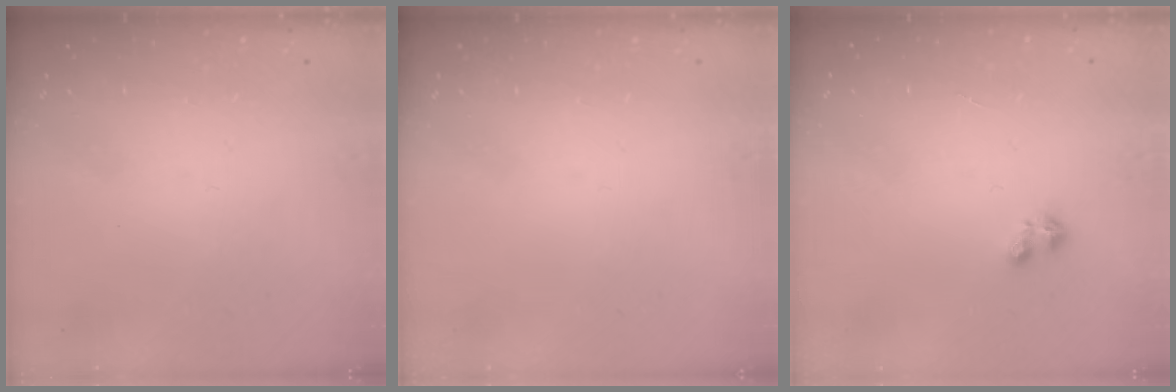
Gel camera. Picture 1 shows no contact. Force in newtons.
{"total": 0.0}
{"total": 2.2, "press": 2.2, "slide": 0.4}